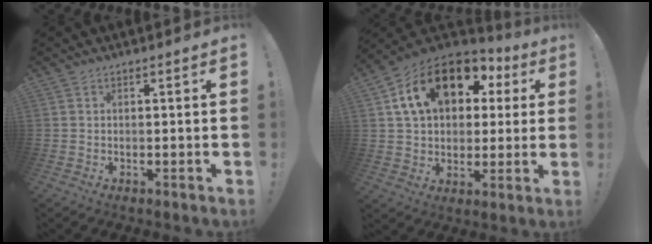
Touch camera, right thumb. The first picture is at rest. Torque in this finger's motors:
{"motor_torque": [1.19, 2.33, 0.10, 0.32, 0.64]}